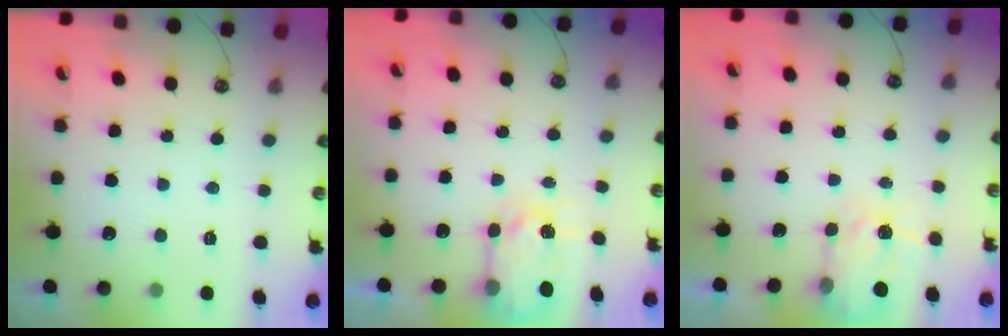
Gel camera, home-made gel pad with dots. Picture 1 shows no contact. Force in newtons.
{"total": 6.1, "press": 6.1, "slide": 0.4}
{"total": 4.0, "press": 3.9, "slide": 0.7}